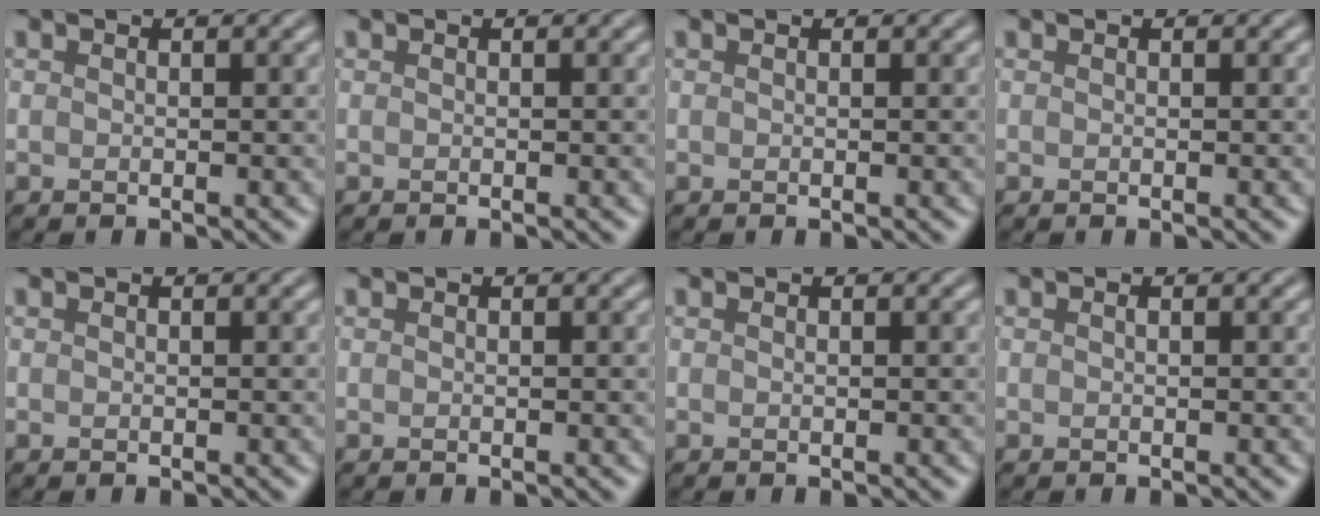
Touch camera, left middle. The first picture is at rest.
{"total": 0.0}
{"total": 0.0}
{"total": 0.0}
{"total": 0.0}
{"total": 0.0}
{"total": 0.0}
{"total": 0.0}